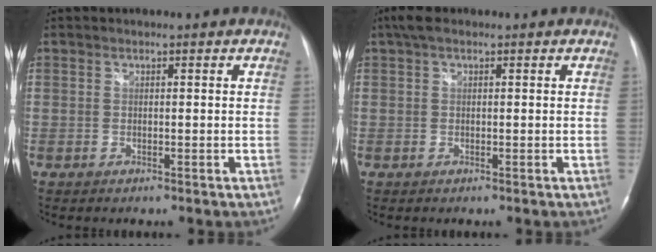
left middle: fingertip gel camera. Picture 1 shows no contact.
{"total": 2.7, "force": [1.5, 1.1, 1.9], "torque": [-0.045, 0.027, 0.030]}